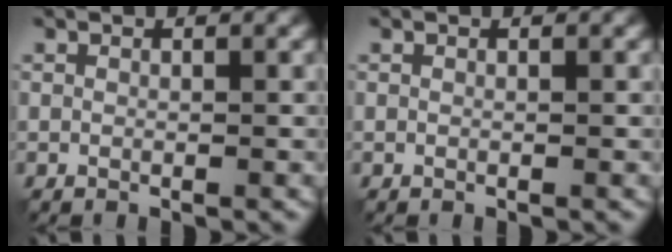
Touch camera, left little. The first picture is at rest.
{"total": 0.0}